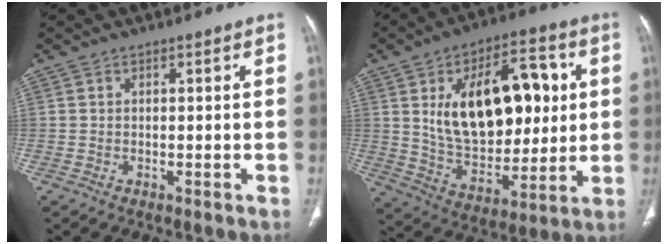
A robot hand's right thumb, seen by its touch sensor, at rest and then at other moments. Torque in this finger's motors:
{"motor_torque": [0.41, 3.91, 1.49, 1.28, 0.37]}